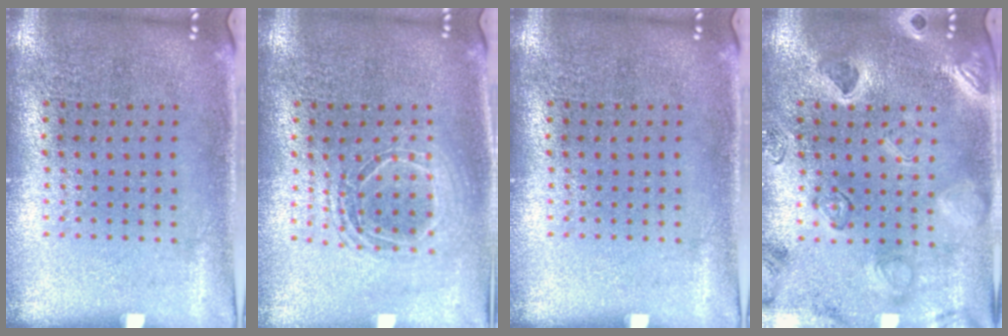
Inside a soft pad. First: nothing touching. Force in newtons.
{"total": 1.6, "press": 1.4, "slide": 0.8}
{"total": 0.0}
{"total": 2.5, "press": 2.4, "slide": 0.7}